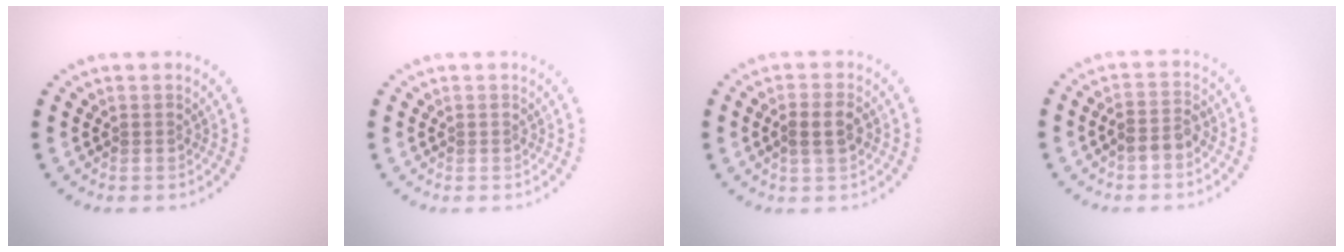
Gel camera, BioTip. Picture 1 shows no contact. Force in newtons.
{"total": 0.0}
{"total": 2.3, "press": 2.2, "slide": 0.6}
{"total": 2.1, "press": 1.9, "slide": 1.0}